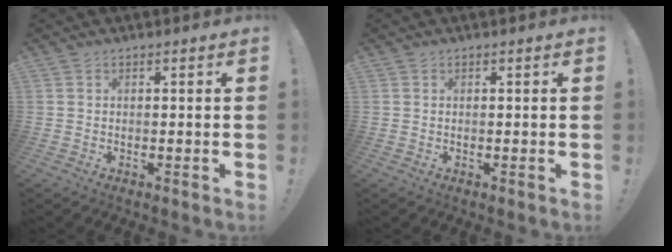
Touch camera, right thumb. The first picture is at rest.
{"total": 0.0}